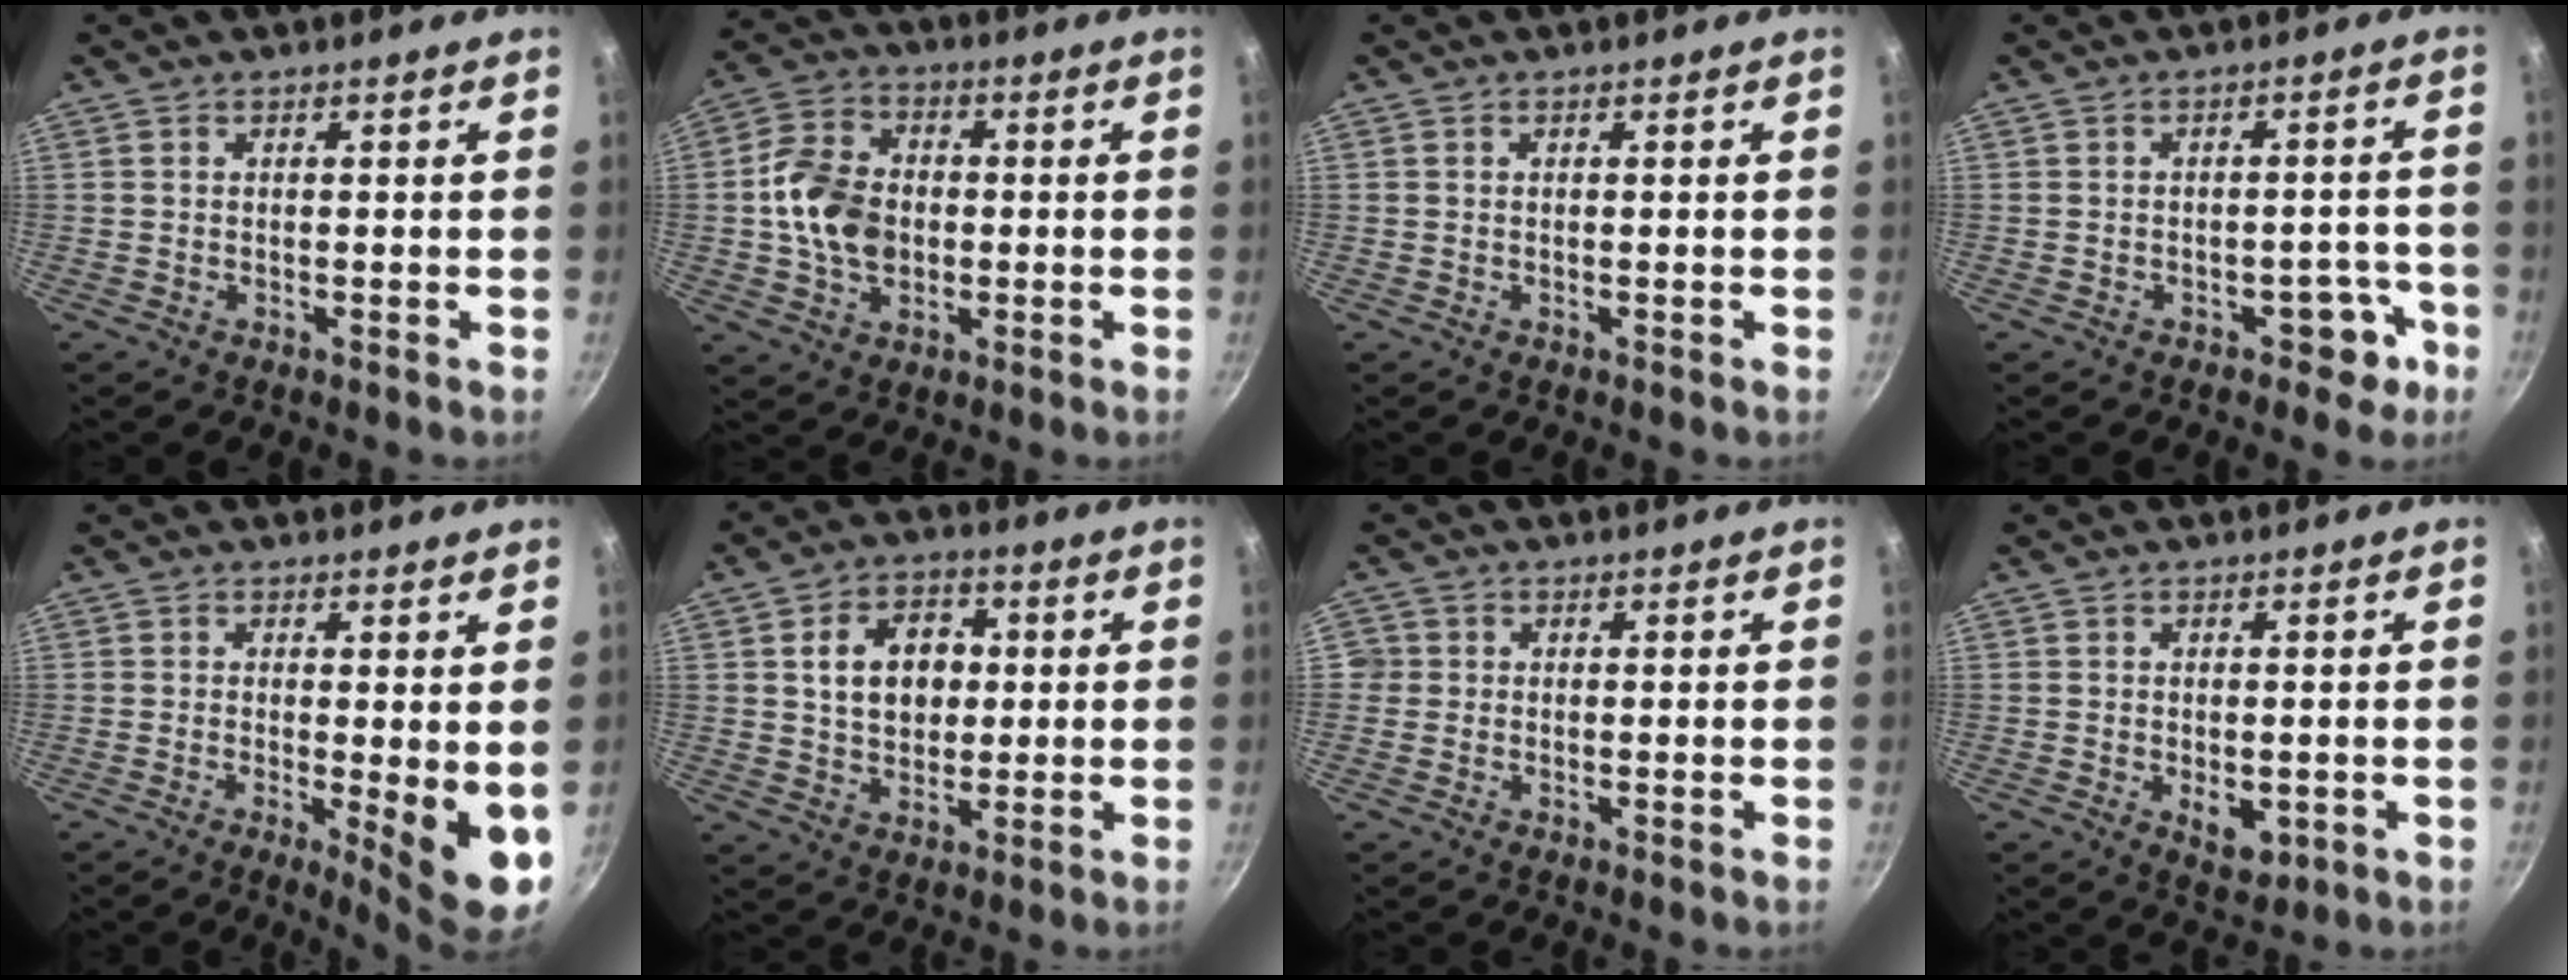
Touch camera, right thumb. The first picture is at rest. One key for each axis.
{"total": 11.8, "fx": -0.4, "fy": 8.6, "fz": 8.0, "tx": -0.132, "ty": 0.016, "tz": -0.014}
{"total": 0.0}
{"total": 5.3, "fx": -2.7, "fy": 3.5, "fz": 3.0, "tx": -0.004, "ty": 0.036, "tz": -0.022}
{"total": 7.8, "fx": -0.5, "fy": 1.9, "fz": 7.6, "tx": -0.099, "ty": -0.018, "tz": -0.002}
{"total": 10.5, "fx": 1.8, "fy": 7.9, "fz": 6.7, "tx": -0.082, "ty": 0.007, "tz": 0.029}
{"total": 1.7, "fx": -0.2, "fy": 1.6, "fz": 0.1, "tx": 0.008, "ty": 0.004, "tz": -0.004}
{"total": 4.8, "fx": -1.0, "fy": 2.9, "fz": 3.7, "tx": -0.045, "ty": -0.004, "tz": -0.007}